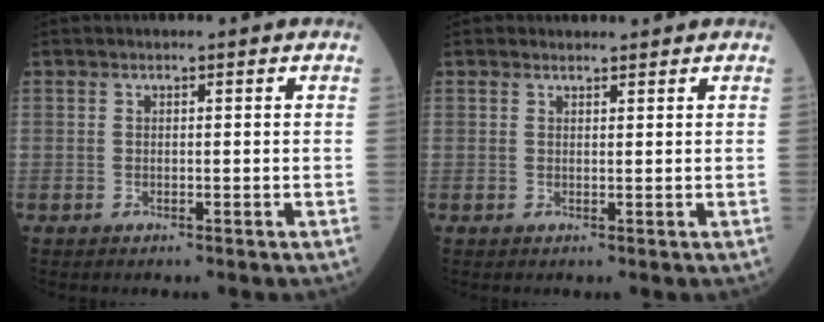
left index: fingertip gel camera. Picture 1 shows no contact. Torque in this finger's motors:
{"motor_torque": [0.42, -0.31, -0.01, 0.02]}